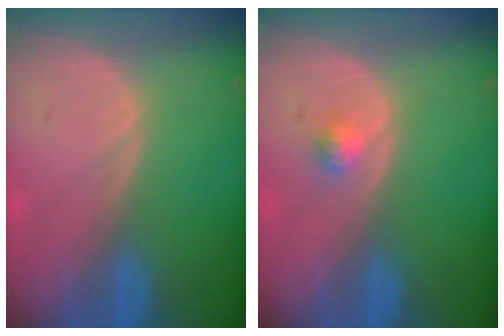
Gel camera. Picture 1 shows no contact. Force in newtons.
{"total": 1.7, "press": 1.4, "slide": 0.8}